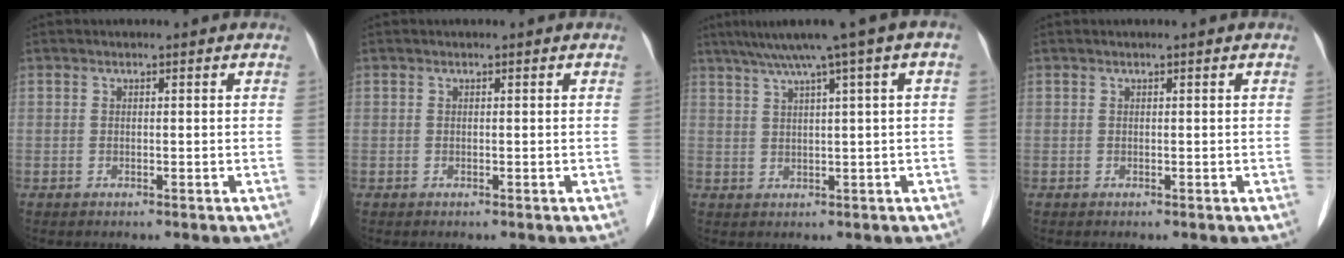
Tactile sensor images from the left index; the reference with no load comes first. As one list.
[{"total": 0.0}, {"total": 8.3, "force": [4.3, -0.5, 7.1], "torque": [-0.108, 0.033, 0.067]}, {"total": 0.0}]